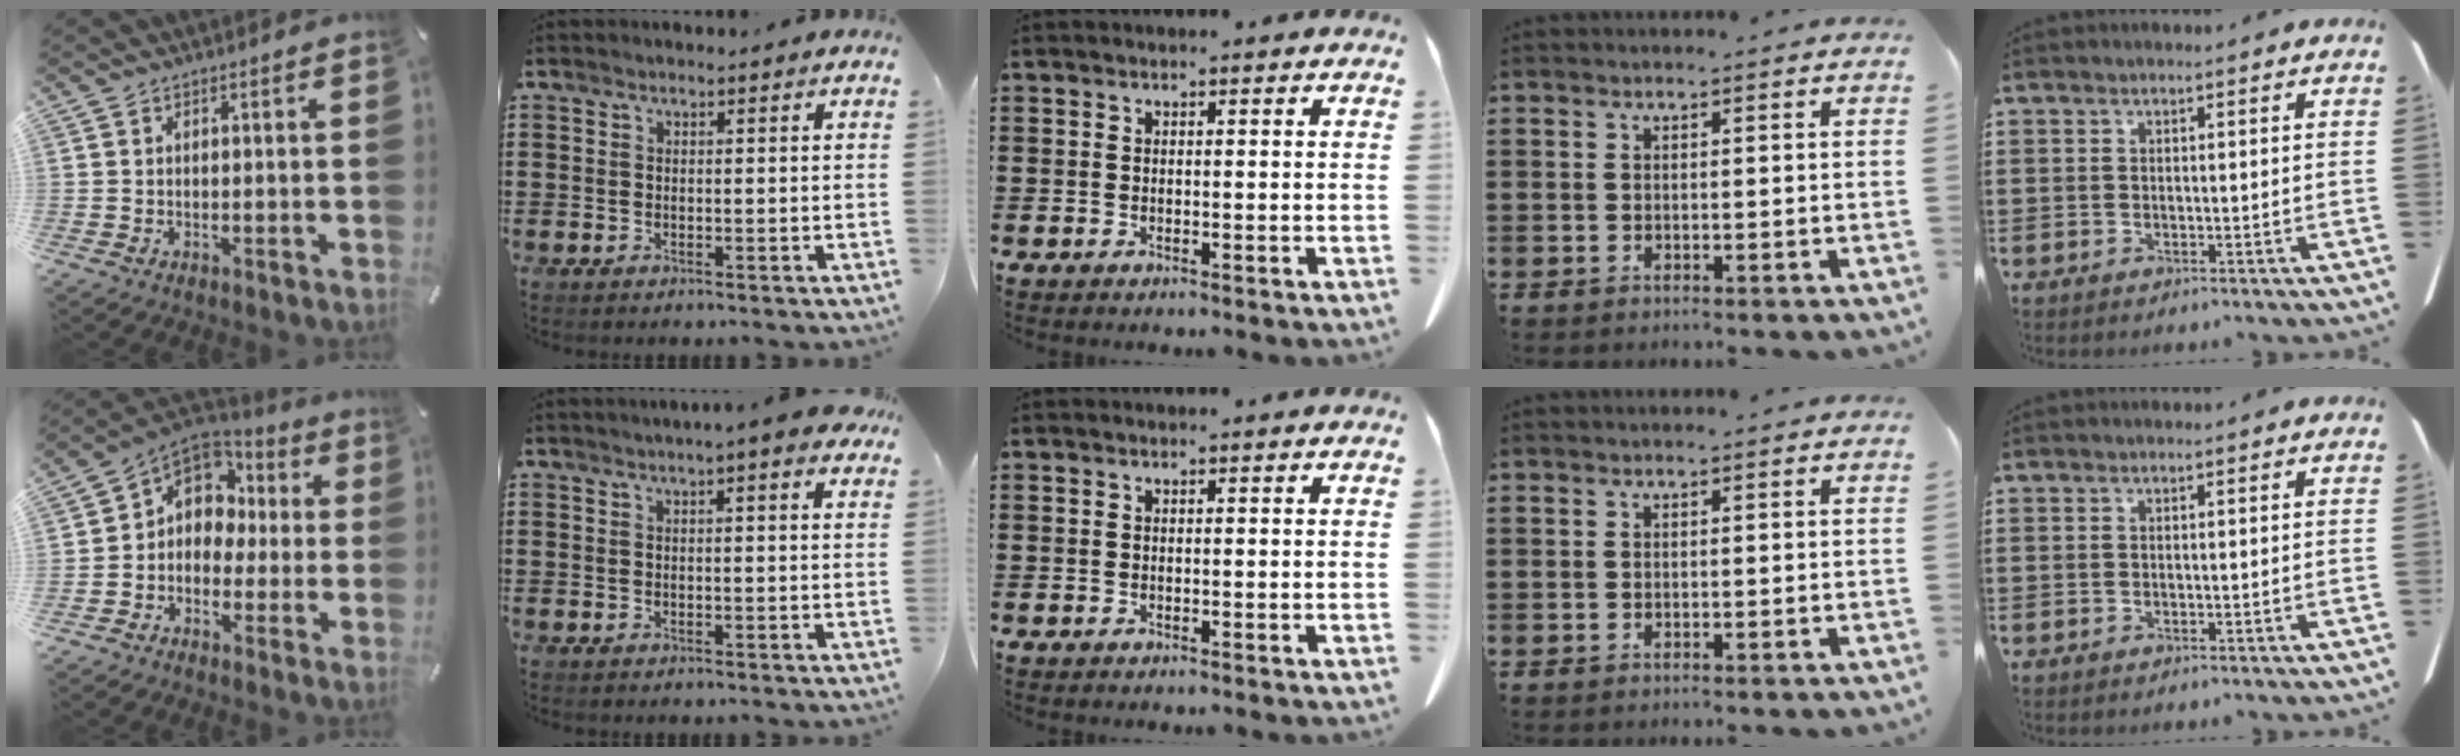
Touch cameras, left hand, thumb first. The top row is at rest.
{"thumb": {"total": 9.0, "force": [1.9, 7.9, 4.0], "torque": [-0.090, -0.001, 0.040]}, "index": {"total": 2.8, "force": [2.0, 0.1, 2.0], "torque": [-0.036, -0.001, 0.033]}}